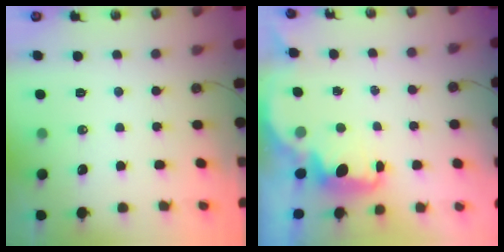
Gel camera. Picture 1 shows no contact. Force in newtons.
{"total": 2.3, "press": 2.2, "slide": 0.6}